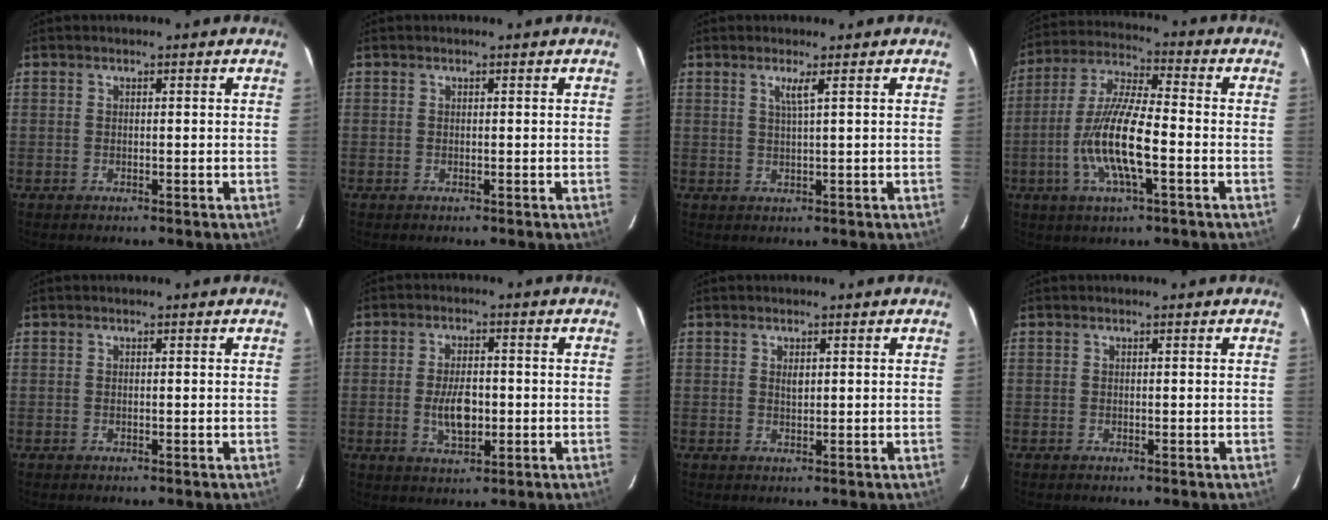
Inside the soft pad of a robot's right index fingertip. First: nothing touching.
{"total": 0.0}
{"total": 2.0, "force": [0.9, -0.6, 1.6], "torque": [-0.028, -0.004, 0.017]}
{"total": 13.4, "force": [-3.9, 2.8, 12.5], "torque": [-0.257, -0.004, -0.076]}
{"total": 0.0}
{"total": 6.7, "force": [-1.2, 3.3, 5.6], "torque": [-0.108, -0.003, -0.017]}
{"total": 1.2, "force": [0.4, 0.7, 0.9], "torque": [-0.015, 0.002, 0.007]}
{"total": 0.0}